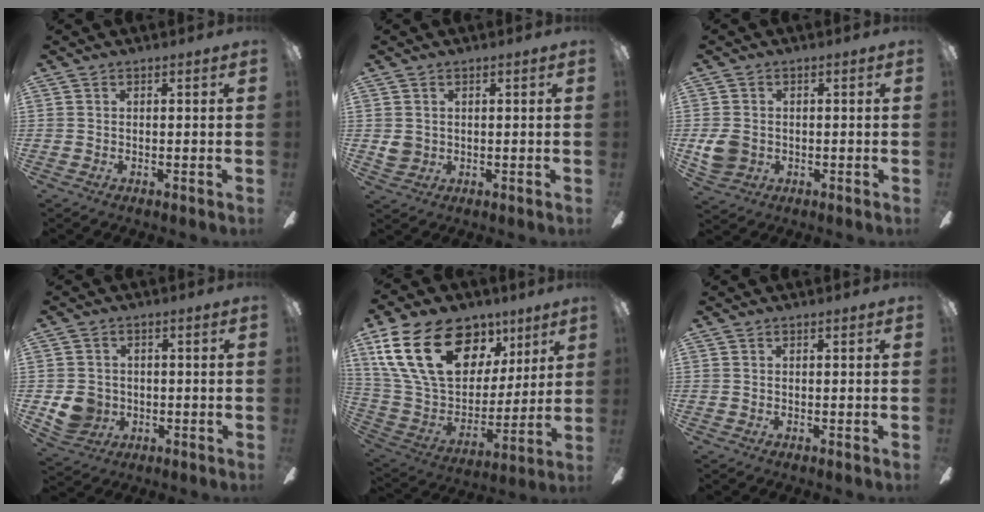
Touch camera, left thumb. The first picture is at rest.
{"total": 3.0, "force": [0.8, 2.7, 0.9], "torque": [-0.010, 0.003, 0.016]}
{"total": 5.7, "force": [-0.3, 4.9, 2.9], "torque": [-0.057, 0.008, -0.002]}
{"total": 6.6, "force": [-0.9, 6.2, 2.3], "torque": [-0.051, 0.009, -0.012]}
{"total": 26.2, "force": [12.5, 16.2, 16.3], "torque": [-0.305, -0.047, 0.233]}
{"total": 0.0}